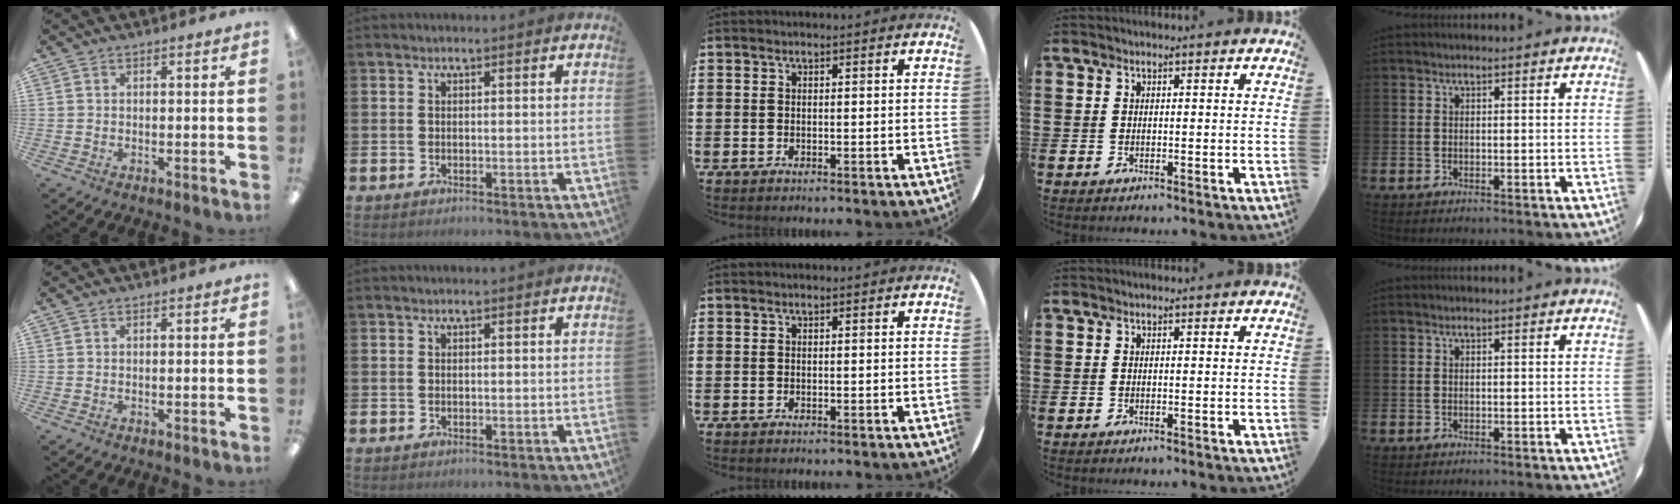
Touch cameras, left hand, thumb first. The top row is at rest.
{}